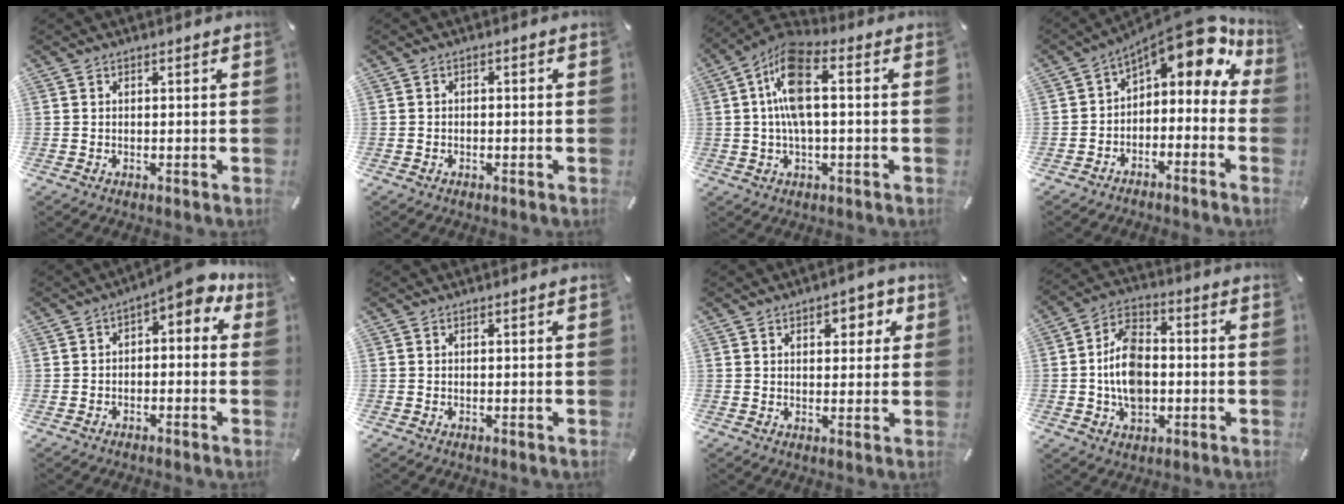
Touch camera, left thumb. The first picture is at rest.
{"total": 0.9, "force": [-0.6, 0.4, 0.4], "torque": [-0.007, 0.002, -0.014]}
{"total": 11.0, "force": [1.0, 4.7, 9.9], "torque": [-0.206, 0.004, 0.018]}
{"total": 11.3, "force": [6.9, 5.2, 7.3], "torque": [-0.108, -0.054, 0.117]}
{"total": 4.9, "force": [1.5, 2.2, 4.1], "torque": [-0.062, -0.014, 0.016]}
{"total": 0.0}
{"total": 5.0, "force": [2.3, 3.1, 3.2], "torque": [-0.030, -0.005, 0.030]}
{"total": 11.6, "force": [-1.4, 8.2, 8.1], "torque": [-0.165, 0.016, -0.023]}